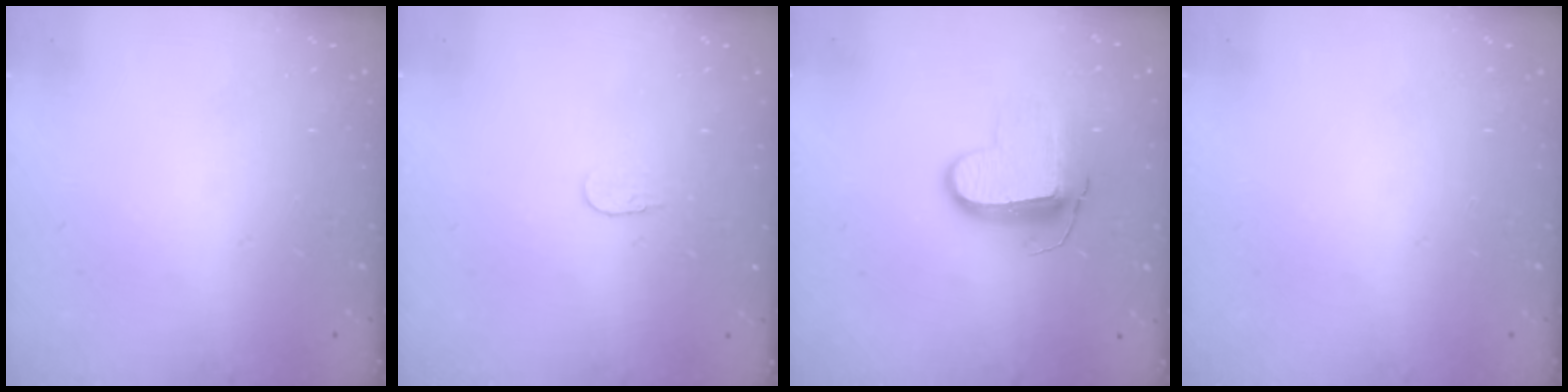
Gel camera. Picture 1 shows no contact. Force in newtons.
{"total": 3.7, "press": 3.7, "slide": 0.3}
{"total": 10.3, "press": 10.2, "slide": 1.3}
{"total": 0.0}